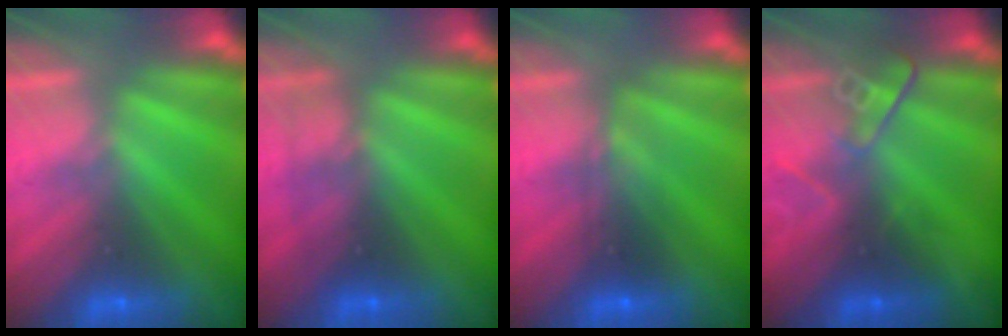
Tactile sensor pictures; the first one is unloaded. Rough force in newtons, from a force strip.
{"total": 2.7}
{"total": 2.4}
{"total": 2.5}